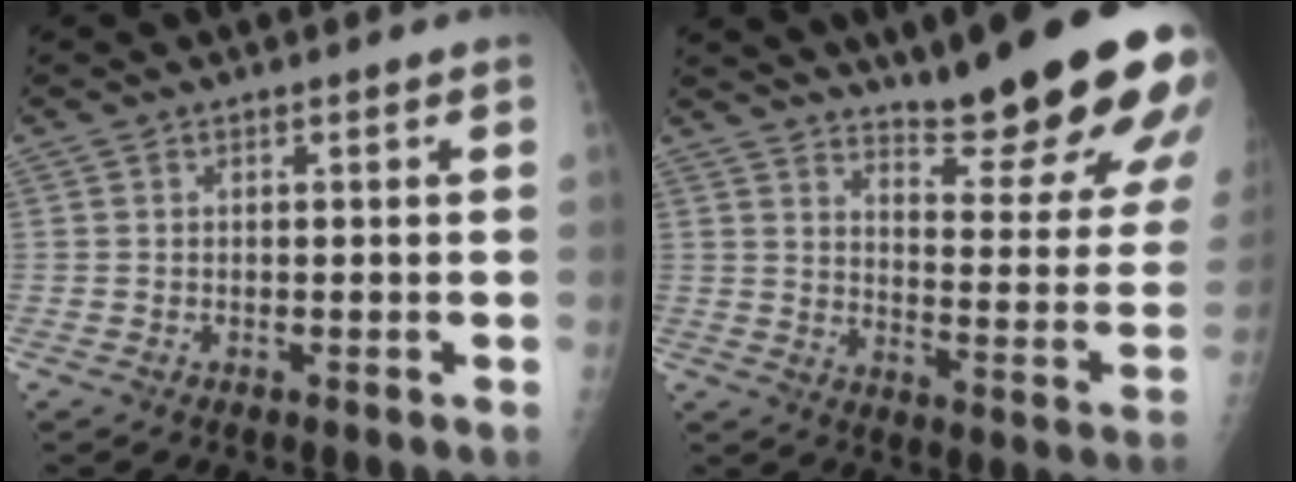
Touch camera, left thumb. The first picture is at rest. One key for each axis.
{"total": 26.0, "fx": 19.1, "fy": 4.7, "fz": 17.0, "tx": -0.207, "ty": -0.124, "tz": 0.257}